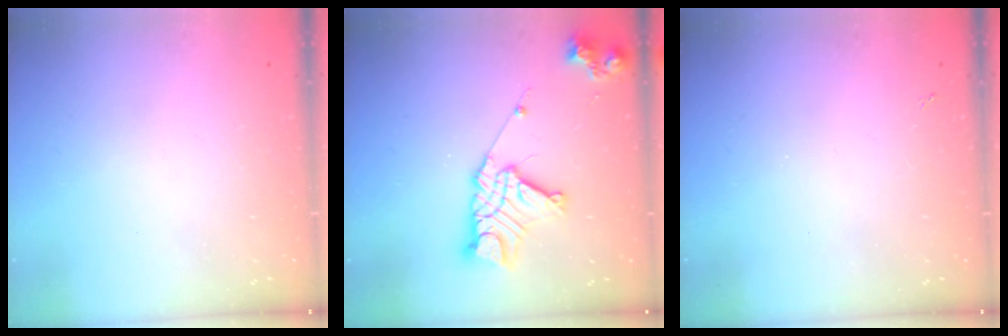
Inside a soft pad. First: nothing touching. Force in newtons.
{"total": 15.5, "press": 15.4, "slide": 1.3}
{"total": 1.3, "press": 1.3, "slide": 0.3}